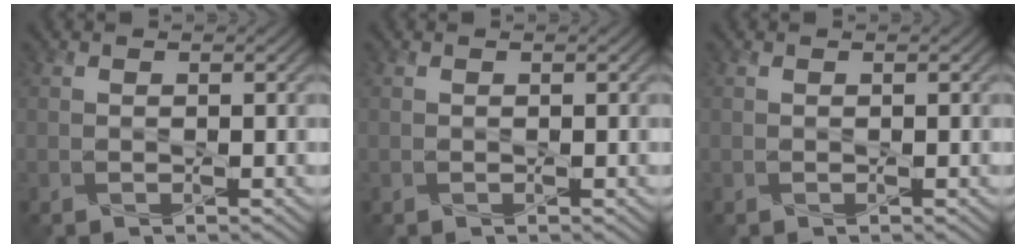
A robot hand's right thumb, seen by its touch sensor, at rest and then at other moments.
{"total": 0.0}
{"total": 0.0}